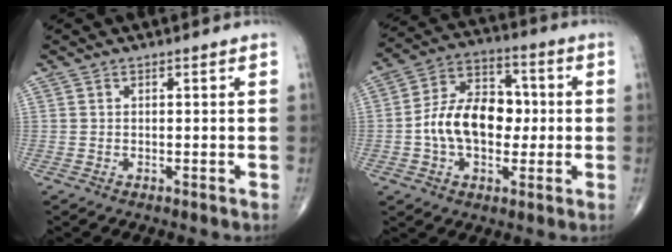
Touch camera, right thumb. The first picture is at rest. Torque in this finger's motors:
{"motor_torque": [0.16, 0.14, 0.64, -0.22, 0.21]}